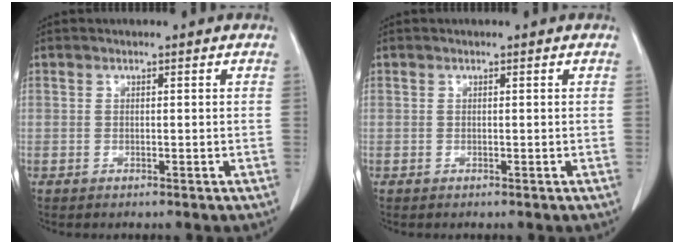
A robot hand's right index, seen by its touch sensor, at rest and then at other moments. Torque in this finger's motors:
{"motor_torque": [0.00, 0.00, 0.00, 0.00]}